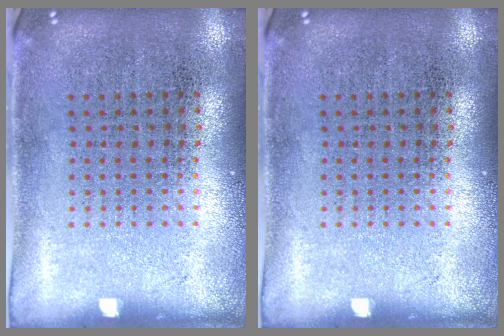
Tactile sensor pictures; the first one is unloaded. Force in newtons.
{"total": 0.0}